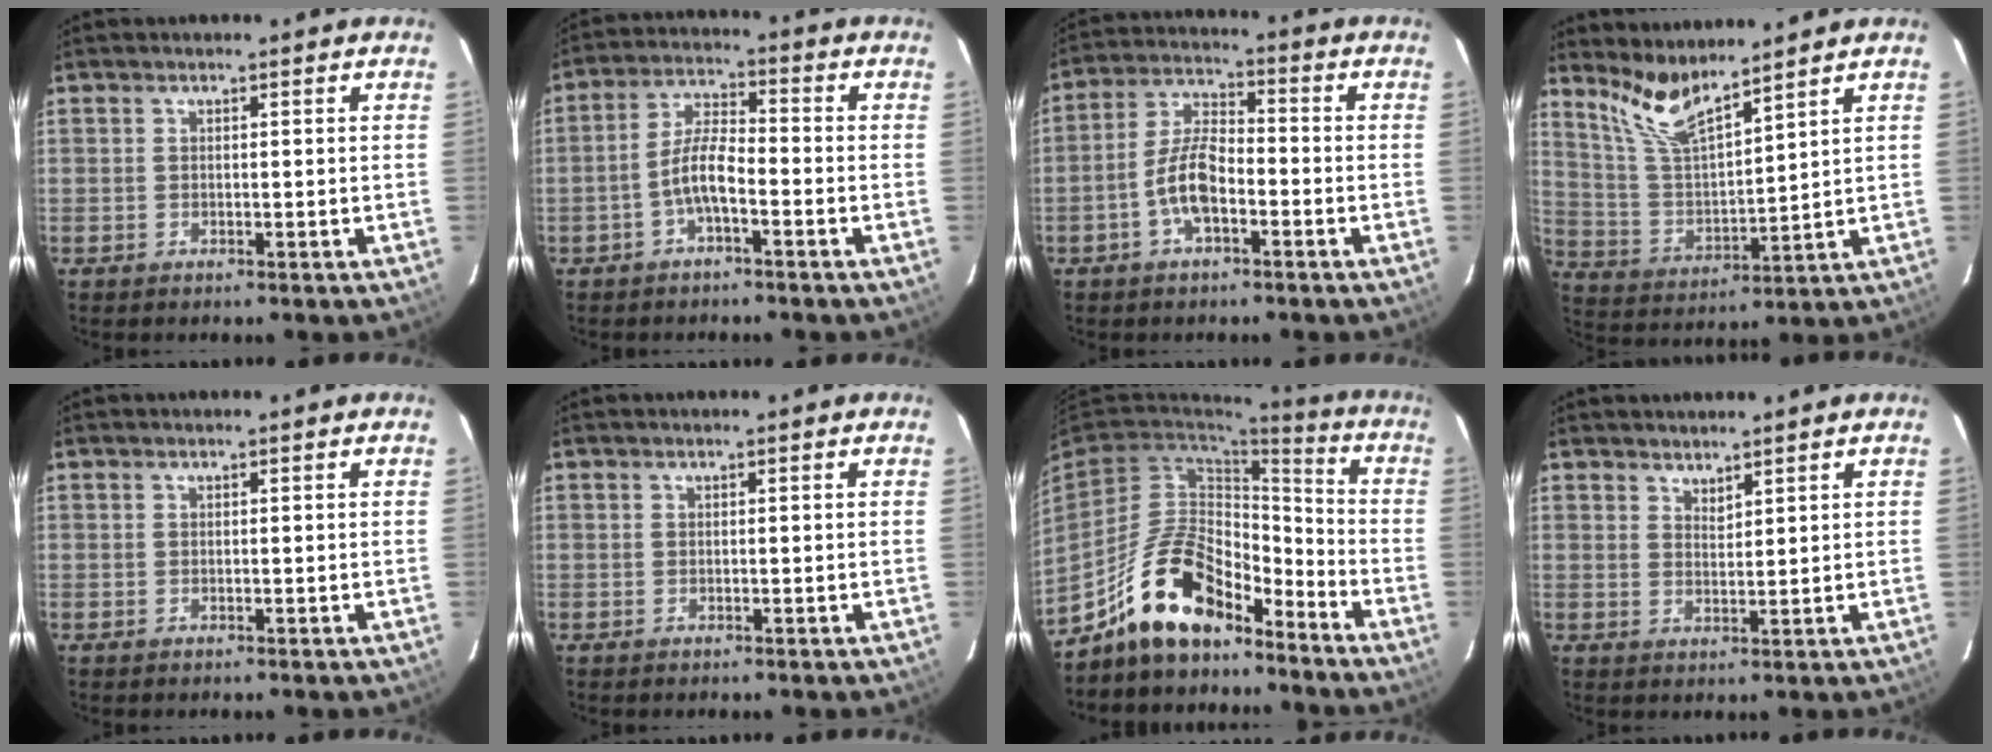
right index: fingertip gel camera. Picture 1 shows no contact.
{"total": 5.7, "force": [-2.7, 1.5, 4.8], "torque": [-0.103, 0.015, -0.051]}
{"total": 7.8, "force": [-3.1, 3.2, 6.4], "torque": [-0.137, 0.014, -0.057]}
{"total": 9.5, "force": [8.1, 1.1, 4.9], "torque": [-0.098, -0.012, 0.166]}
{"total": 0.0}
{"total": 0.0}
{"total": 15.8, "force": [-11.6, 6.9, 8.2], "torque": [-0.176, 0.021, -0.199]}
{"total": 2.2, "force": [2.0, 0.4, 0.7], "torque": [-0.010, 0.000, 0.035]}